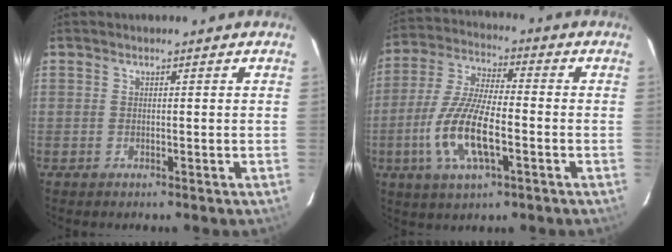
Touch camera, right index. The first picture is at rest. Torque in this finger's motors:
{"motor_torque": [0.48, -0.29, 0.75, 0.21]}